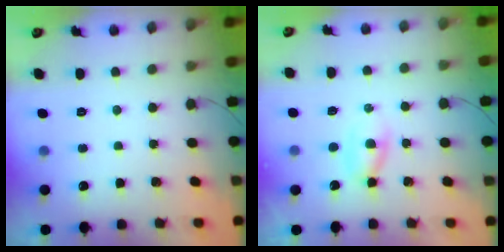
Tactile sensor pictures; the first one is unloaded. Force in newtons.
{"total": 2.8, "press": 2.5, "slide": 1.1}